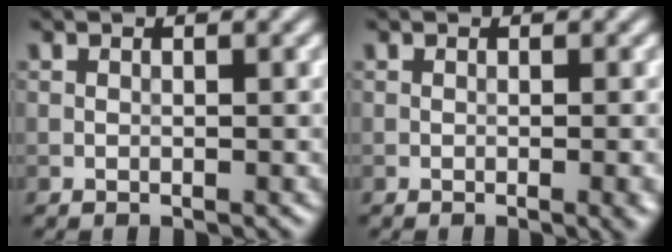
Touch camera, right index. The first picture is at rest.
{"total": 1.7, "force": [-0.4, 0.4, 1.6], "torque": [-0.017, -0.001, -0.006]}